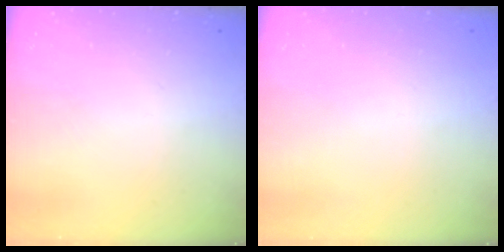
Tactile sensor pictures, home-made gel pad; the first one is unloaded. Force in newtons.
{"total": 0.0}